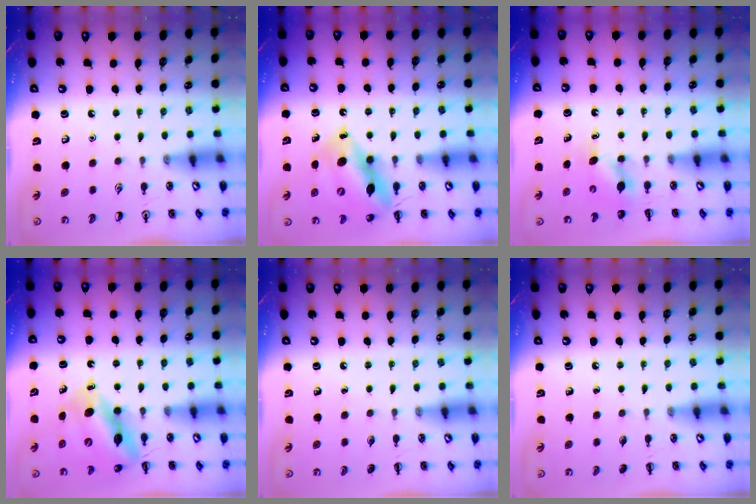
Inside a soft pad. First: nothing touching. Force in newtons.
{"total": 13.9, "press": 13.5, "slide": 3.6}
{"total": 3.9, "press": 3.8, "slide": 1.0}
{"total": 12.8, "press": 12.4, "slide": 3.4}
{"total": 0.0}
{"total": 0.0}